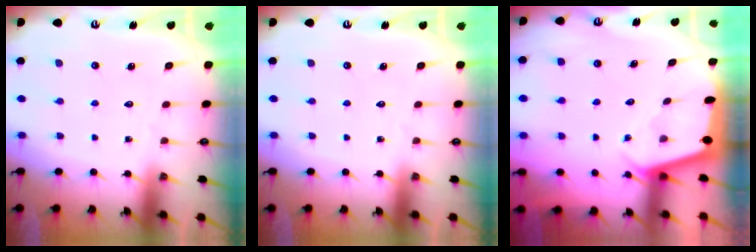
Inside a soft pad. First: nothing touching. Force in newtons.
{"total": 0.0}
{"total": 2.2, "press": 2.2, "slide": 0.1}